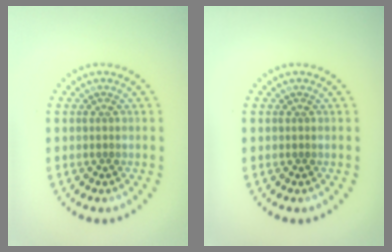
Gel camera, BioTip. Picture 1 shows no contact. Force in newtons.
{"total": 0.0}